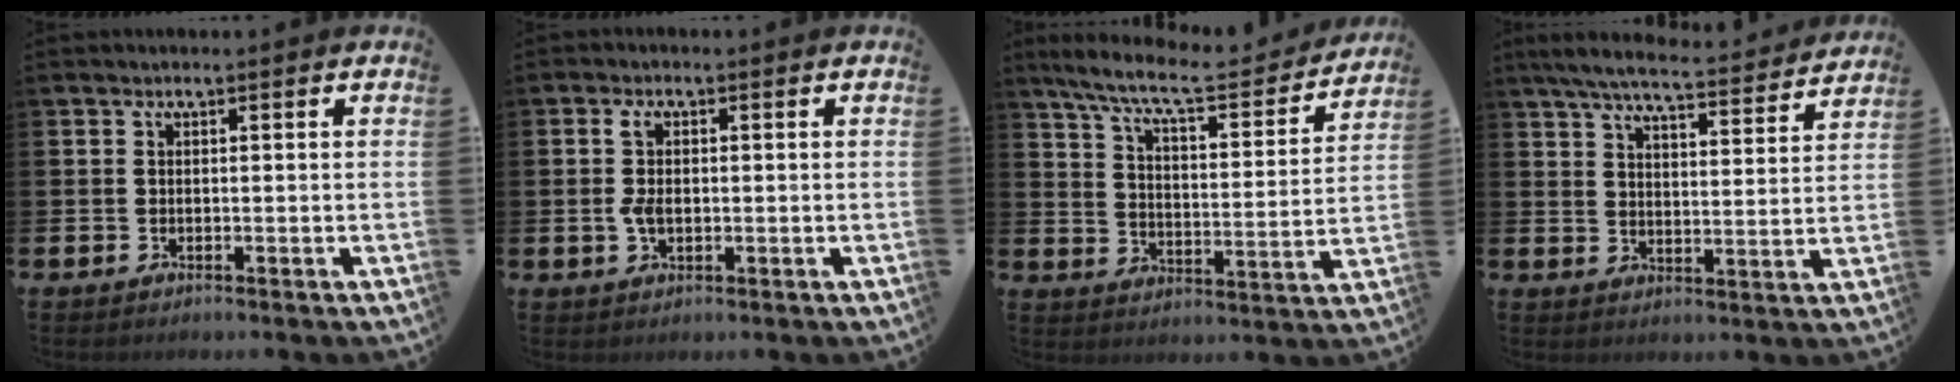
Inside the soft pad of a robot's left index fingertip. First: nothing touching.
{"total": 3.3, "force": [0.3, 2.0, 2.7], "torque": [-0.053, 0.009, 0.003]}
{"total": 8.7, "force": [7.7, 1.6, 3.9], "torque": [-0.101, -0.048, 0.127]}
{"total": 6.7, "force": [6.3, 0.6, 2.3], "torque": [-0.060, -0.044, 0.107]}